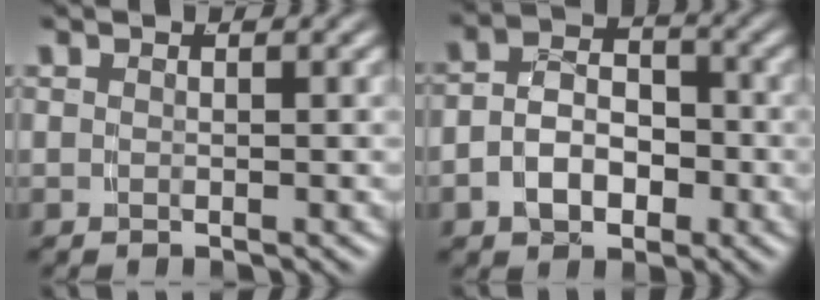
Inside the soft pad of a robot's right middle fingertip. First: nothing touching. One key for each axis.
{"total": 6.7, "fx": -2.0, "fy": 5.3, "fz": 3.6, "tx": -0.063, "ty": -0.005, "tz": -0.038}